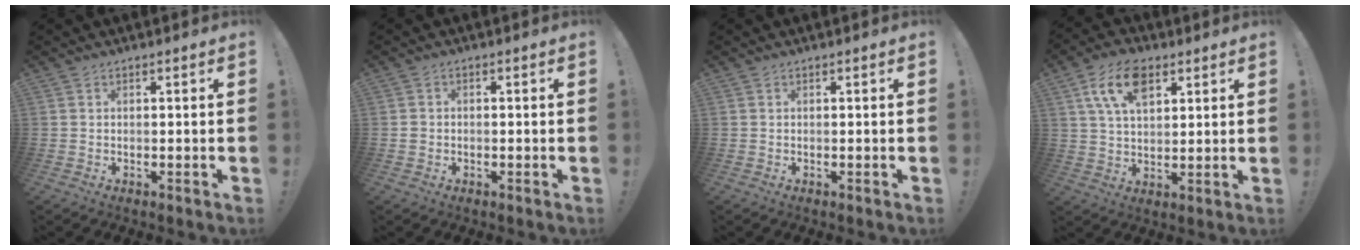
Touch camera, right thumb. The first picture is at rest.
{"total": 1.4, "force": [-0.5, 1.2, 0.5], "torque": [-0.006, 0.006, -0.010]}
{"total": 0.0}
{"total": 12.2, "force": [5.7, 6.9, 8.3], "torque": [-0.149, 0.001, 0.109]}